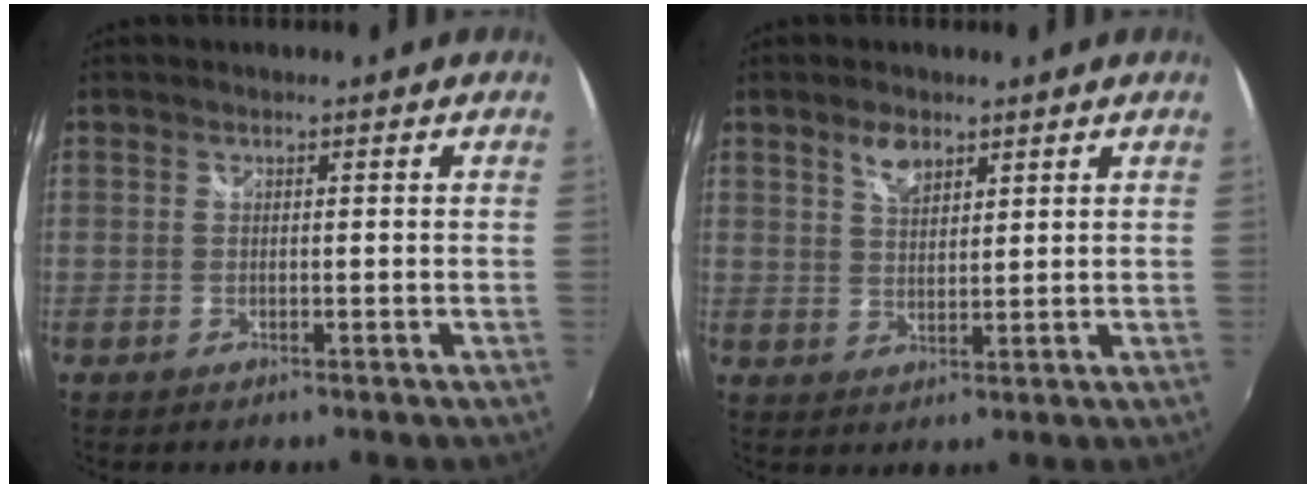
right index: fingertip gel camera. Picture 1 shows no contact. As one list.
[{"total": 4.3, "force": [2.8, 2.1, 2.4], "torque": [-0.037, 0.007, 0.051]}]